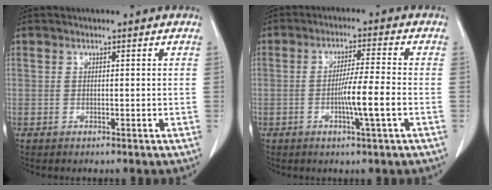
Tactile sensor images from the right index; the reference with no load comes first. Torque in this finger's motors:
{"motor_torque": [1.24, -0.39, 0.60, 0.09]}